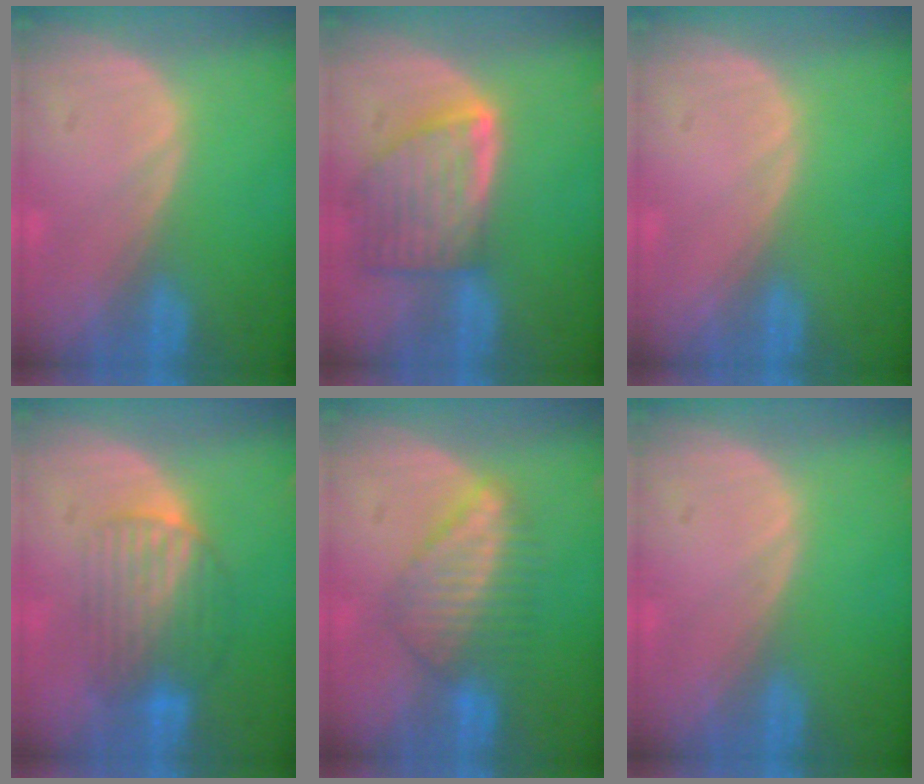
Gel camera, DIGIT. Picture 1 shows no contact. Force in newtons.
{"total": 8.0, "press": 7.3, "slide": 3.4}
{"total": 0.0}
{"total": 6.5, "press": 6.4, "slide": 1.0}
{"total": 6.4, "press": 6.4, "slide": 0.1}
{"total": 0.0}